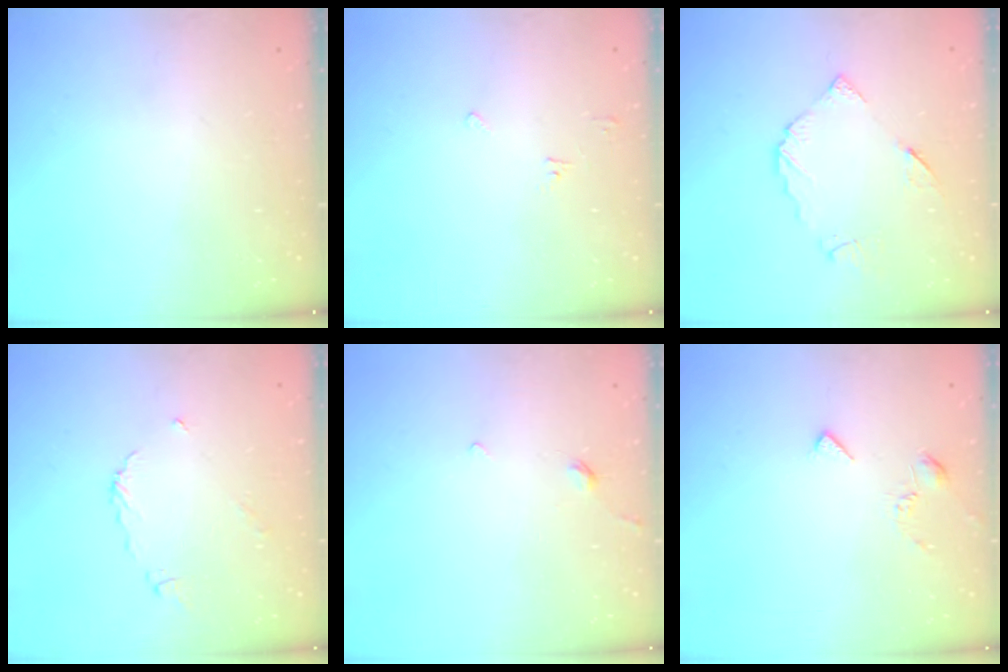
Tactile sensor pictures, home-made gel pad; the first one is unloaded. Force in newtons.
{"total": 4.7, "press": 4.7, "slide": 0.5}
{"total": 7.7, "press": 7.7, "slide": 0.5}
{"total": 6.5, "press": 6.5, "slide": 0.7}
{"total": 1.7, "press": 1.6, "slide": 0.5}
{"total": 3.0, "press": 2.9, "slide": 0.7}